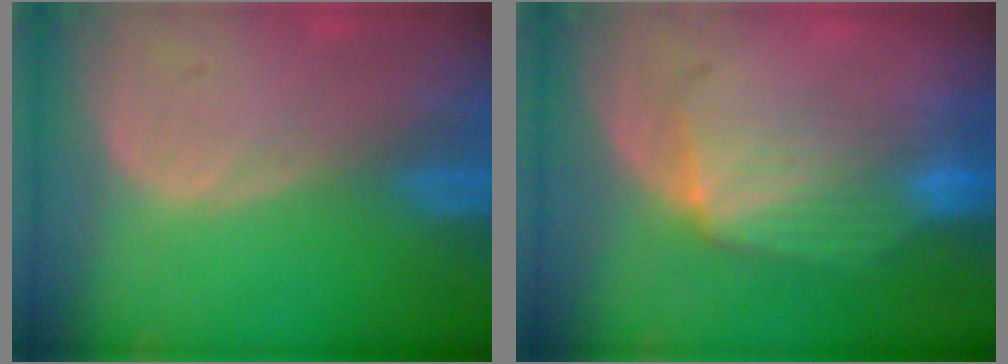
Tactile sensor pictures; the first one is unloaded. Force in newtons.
{"total": 7.0, "press": 6.6, "slide": 2.3}